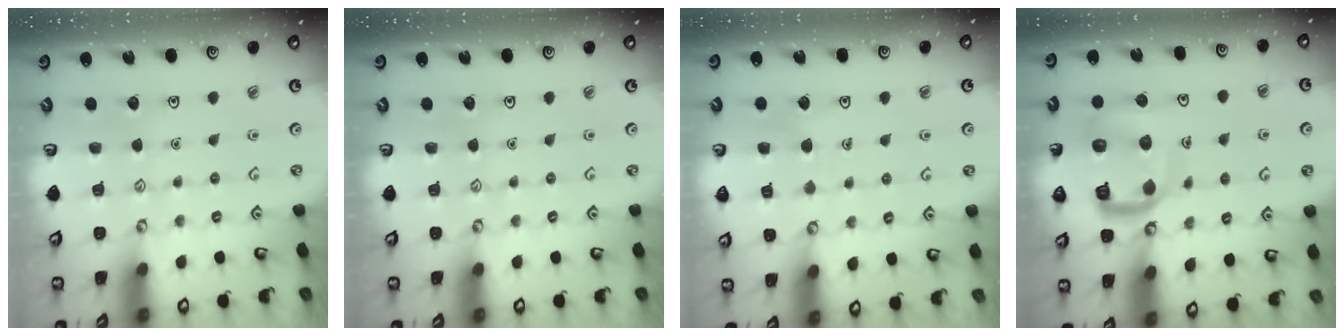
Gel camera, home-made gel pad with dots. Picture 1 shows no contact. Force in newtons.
{"total": 0.0}
{"total": 4.9, "press": 4.9, "slide": 0.3}
{"total": 13.5, "press": 13.5, "slide": 1.5}